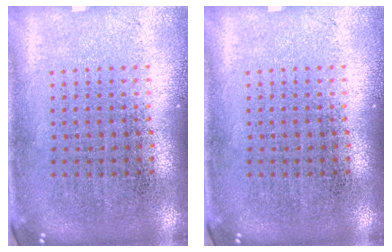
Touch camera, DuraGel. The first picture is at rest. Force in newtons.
{"total": 0.0}